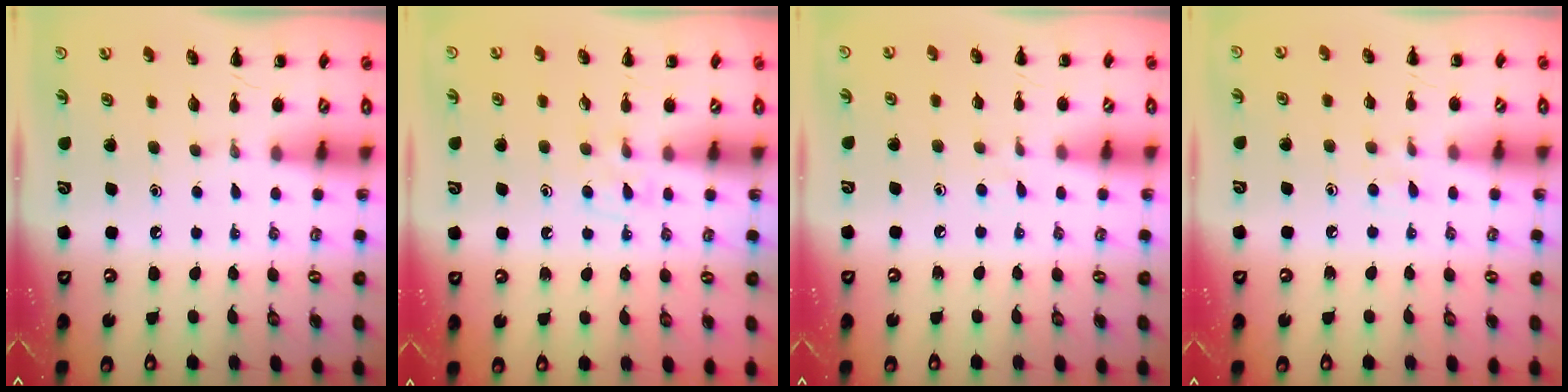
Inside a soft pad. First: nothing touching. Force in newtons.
{"total": 4.8, "press": 4.6, "slide": 1.4}
{"total": 3.5, "press": 3.1, "slide": 1.6}
{"total": 4.3, "press": 3.8, "slide": 1.9}